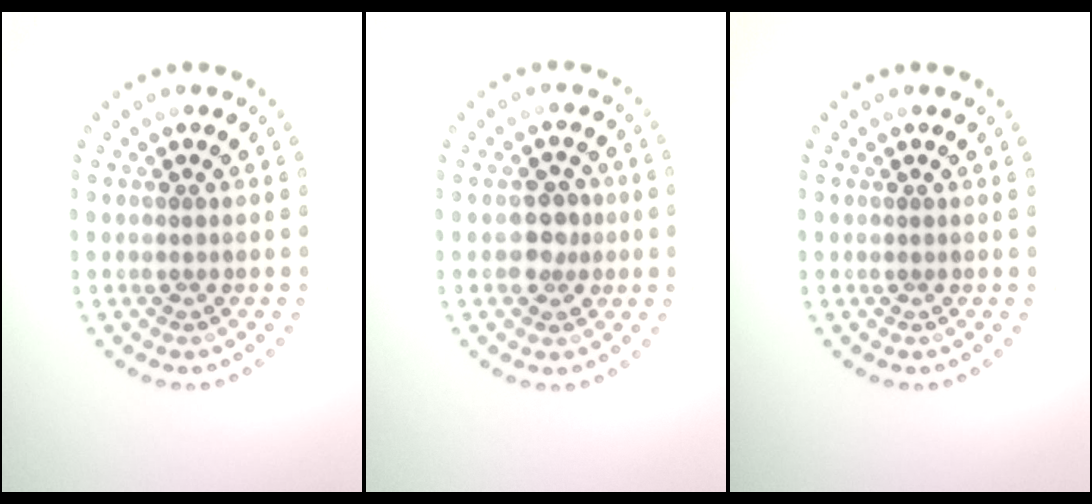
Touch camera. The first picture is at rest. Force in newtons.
{"total": 2.5, "press": 2.4, "slide": 0.6}
{"total": 0.0}